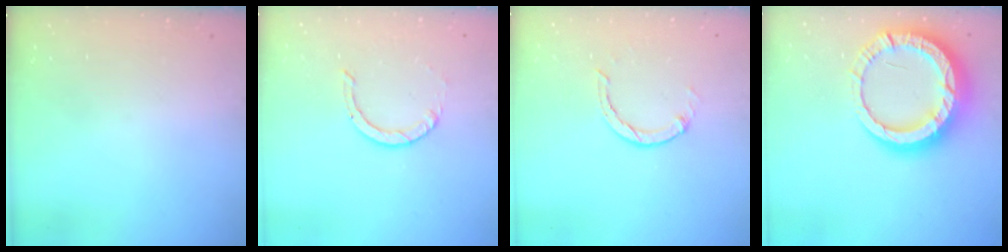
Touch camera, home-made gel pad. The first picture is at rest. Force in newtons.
{"total": 2.0, "press": 2.0, "slide": 0.2}
{"total": 1.3, "press": 1.2, "slide": 0.3}
{"total": 17.4, "press": 17.3, "slide": 1.8}